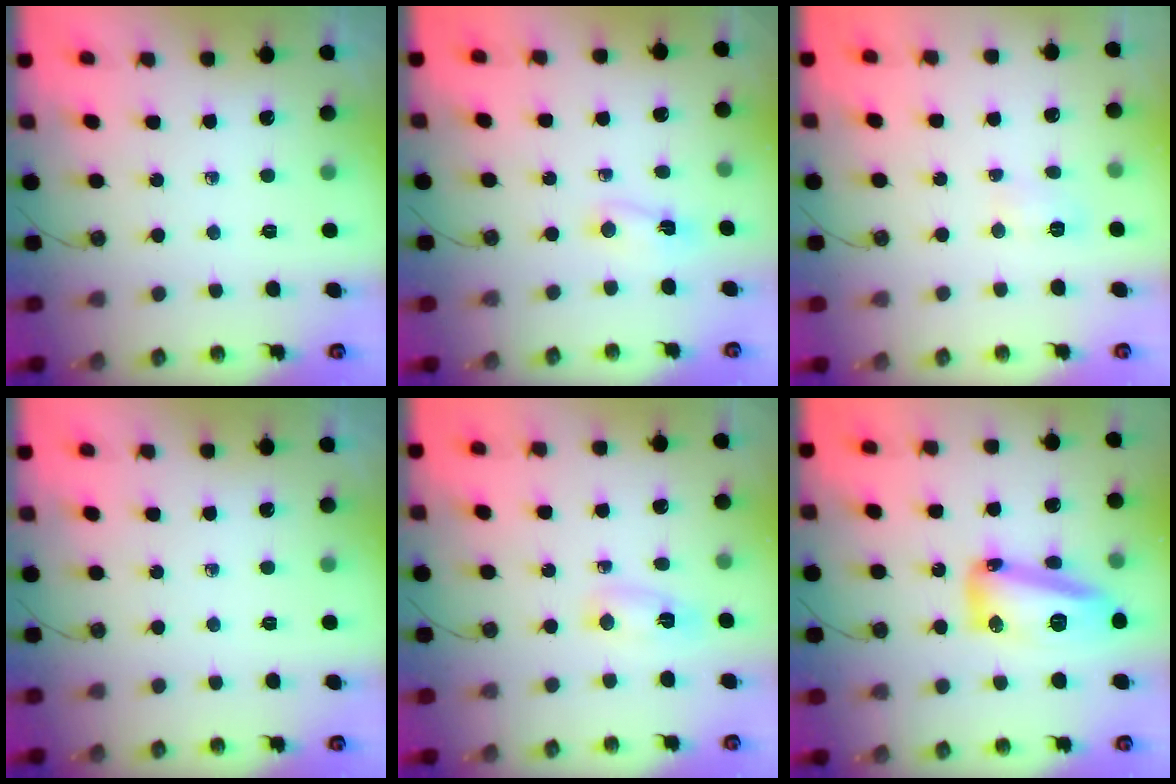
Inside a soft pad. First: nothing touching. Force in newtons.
{"total": 2.0, "press": 1.6, "slide": 1.2}
{"total": 3.7, "press": 3.6, "slide": 0.5}
{"total": 0.0}
{"total": 3.3, "press": 3.0, "slide": 1.4}
{"total": 14.7, "press": 14.6, "slide": 1.8}